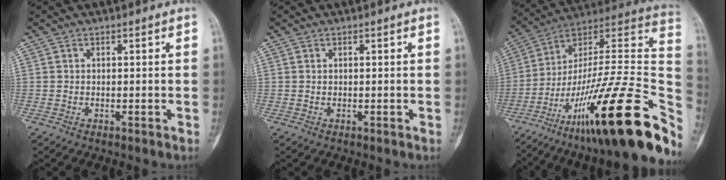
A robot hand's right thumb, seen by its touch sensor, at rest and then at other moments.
{"total": 0.0}
{"total": 35.6, "force": [-17.3, 8.1, 30.0], "torque": [-0.387, 0.075, -0.272]}